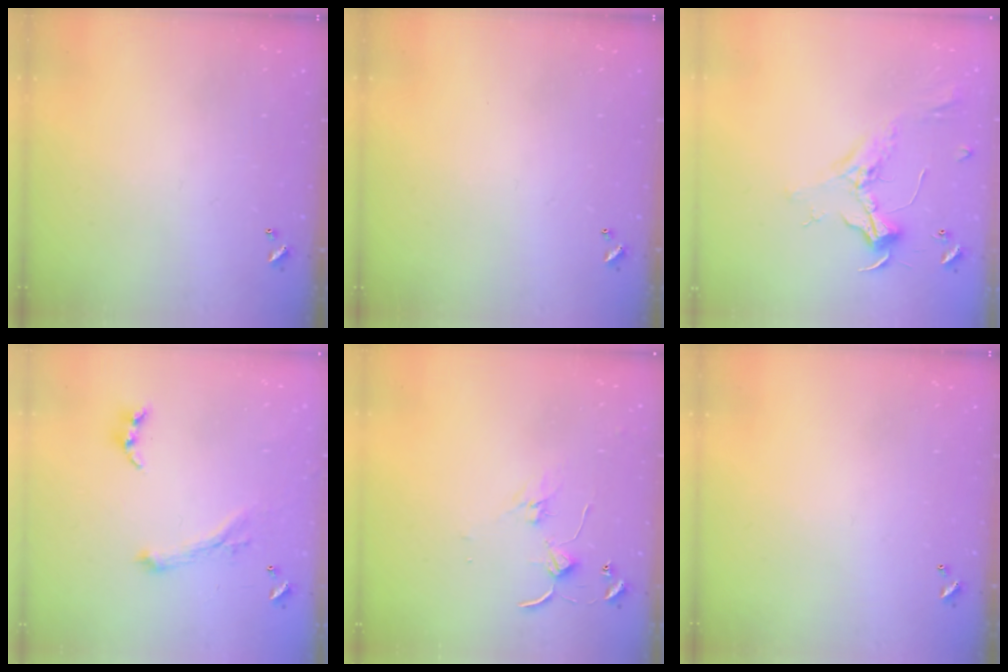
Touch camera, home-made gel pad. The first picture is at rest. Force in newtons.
{"total": 0.0}
{"total": 2.4, "press": 2.3, "slide": 0.8}
{"total": 1.1, "press": 0.6, "slide": 0.9}
{"total": 1.4, "press": 1.3, "slide": 0.2}
{"total": 0.0}